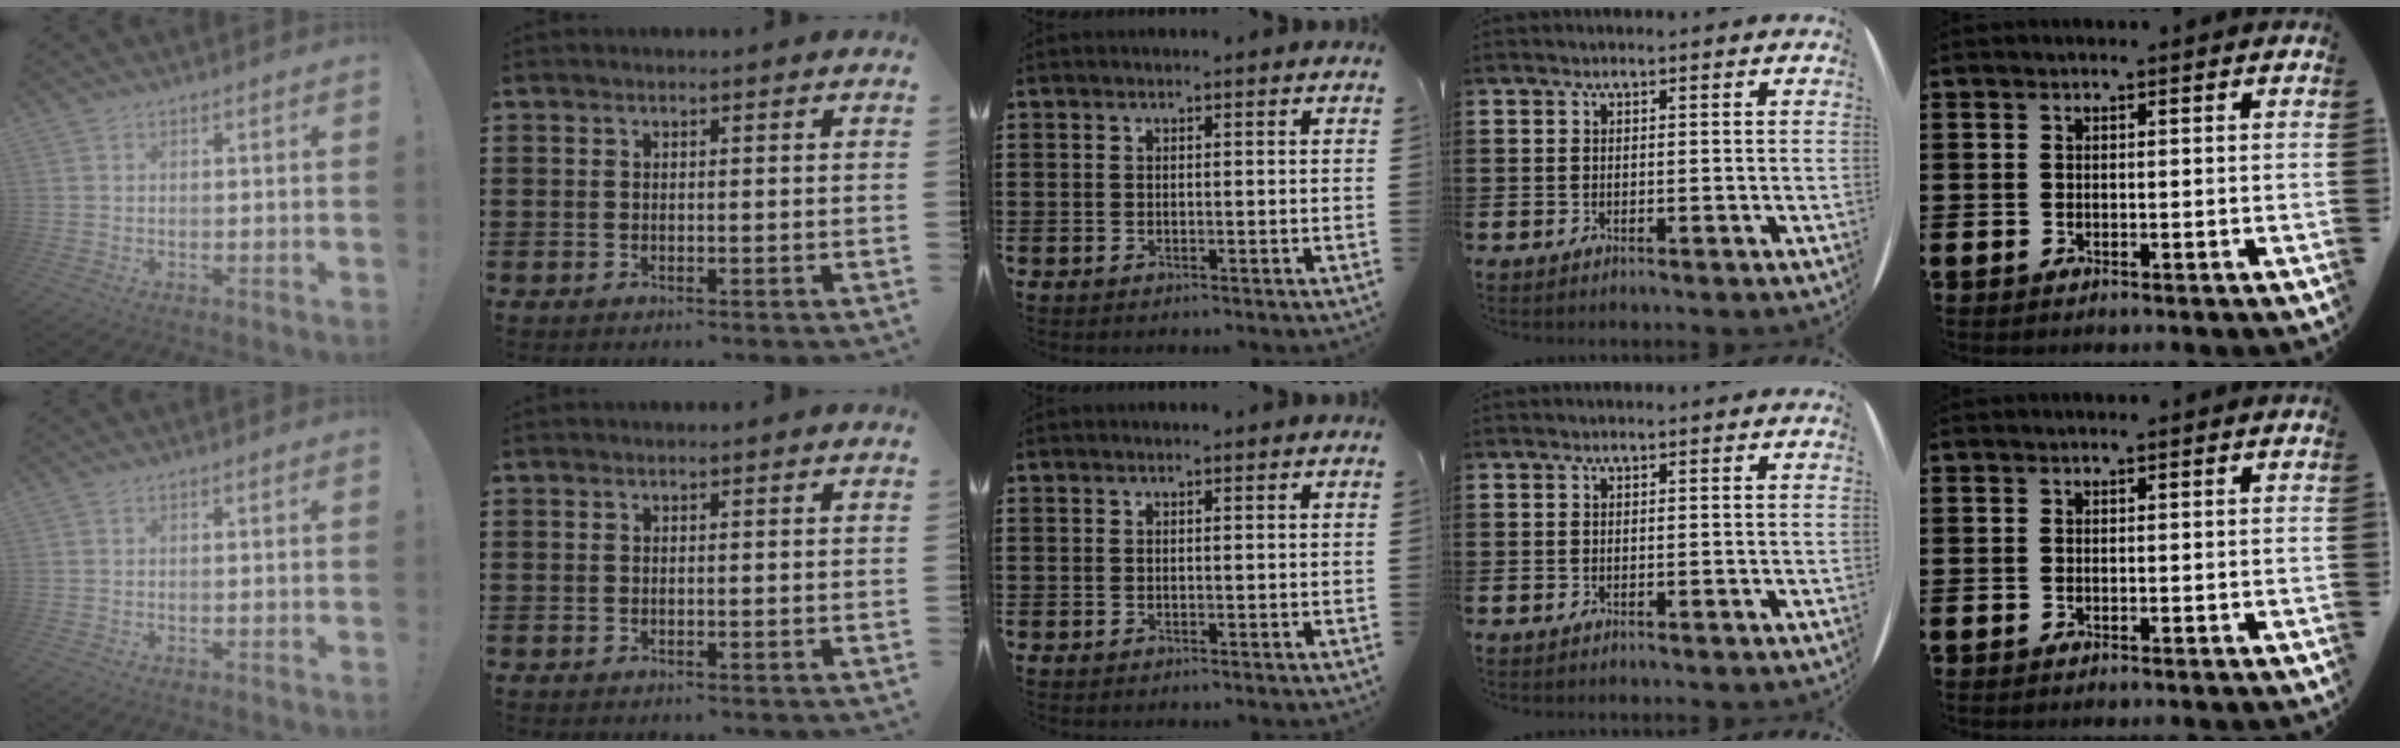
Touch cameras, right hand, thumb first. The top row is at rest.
{}